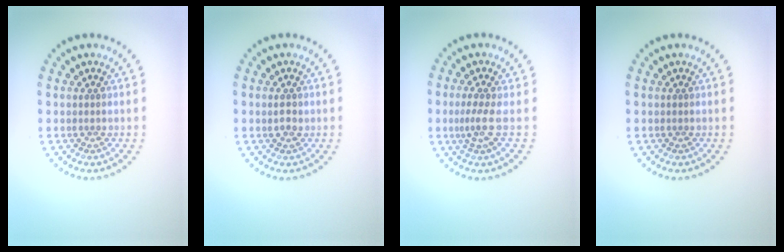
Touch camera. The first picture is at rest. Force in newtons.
{"total": 1.1, "press": 1.1, "slide": 0.3}
{"total": 2.0, "press": 1.4, "slide": 1.5}
{"total": 0.0}